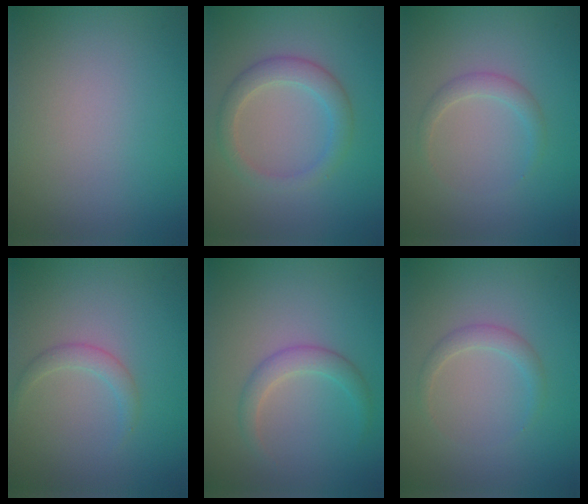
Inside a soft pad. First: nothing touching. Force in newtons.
{"total": 2.9, "press": 2.9, "slide": 0.2}
{"total": 1.4, "press": 1.4, "slide": 0.1}
{"total": 1.4, "press": 1.4, "slide": 0.0}
{"total": 2.1, "press": 2.1, "slide": 0.1}
{"total": 1.4, "press": 1.4, "slide": 0.1}